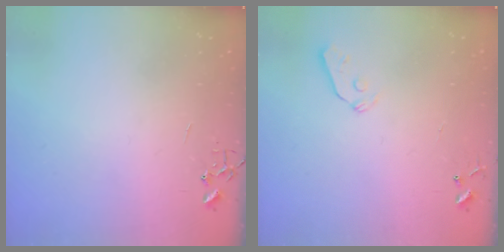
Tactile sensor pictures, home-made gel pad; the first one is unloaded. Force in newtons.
{"total": 5.2, "press": 5.2, "slide": 0.6}